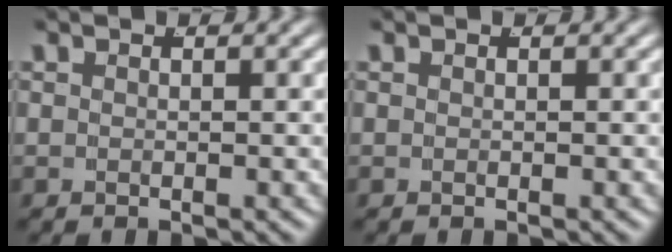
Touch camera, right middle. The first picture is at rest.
{"total": 0.0}